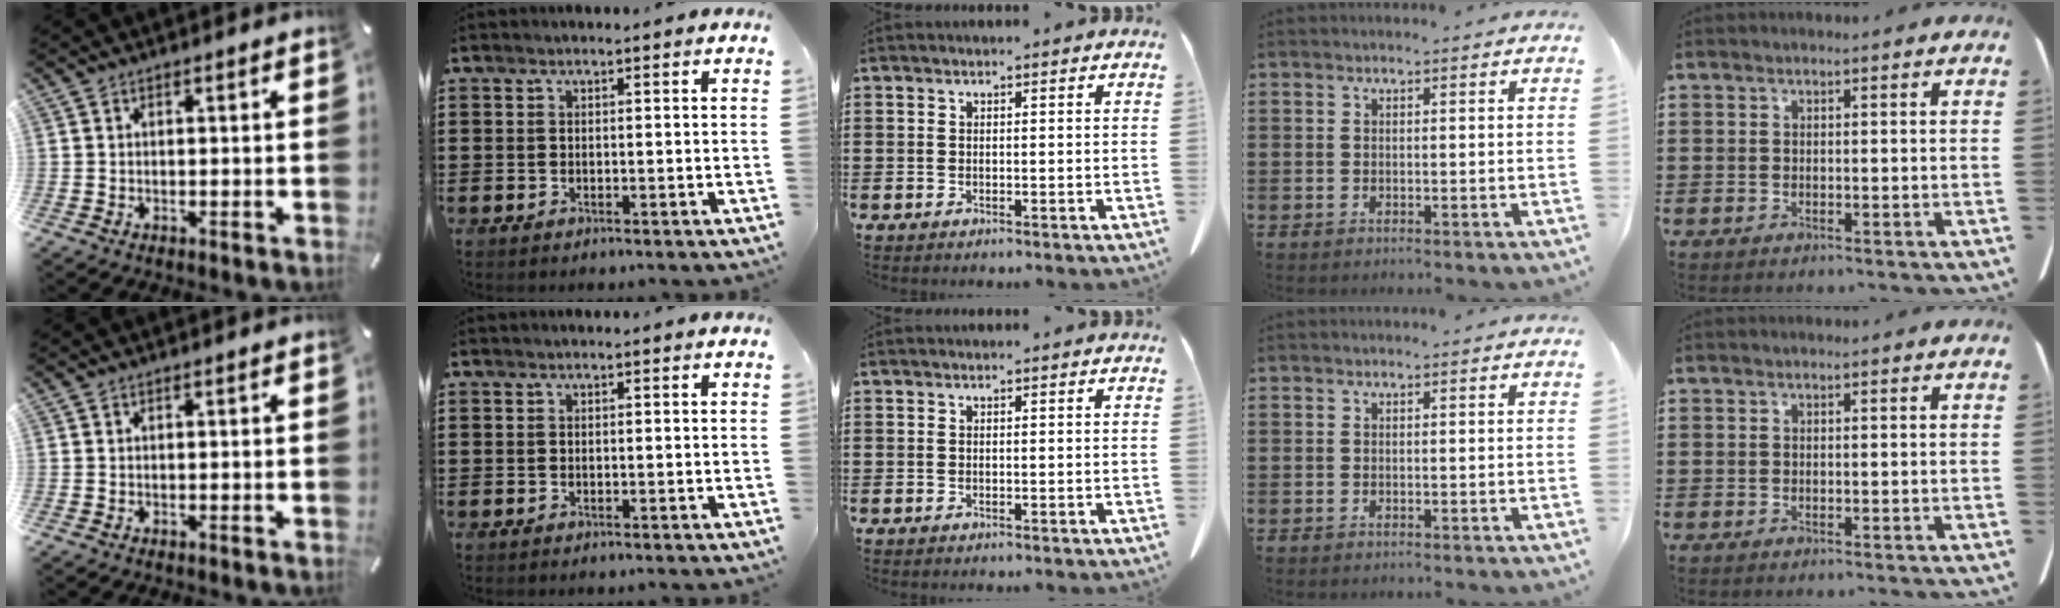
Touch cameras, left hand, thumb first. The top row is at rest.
{}